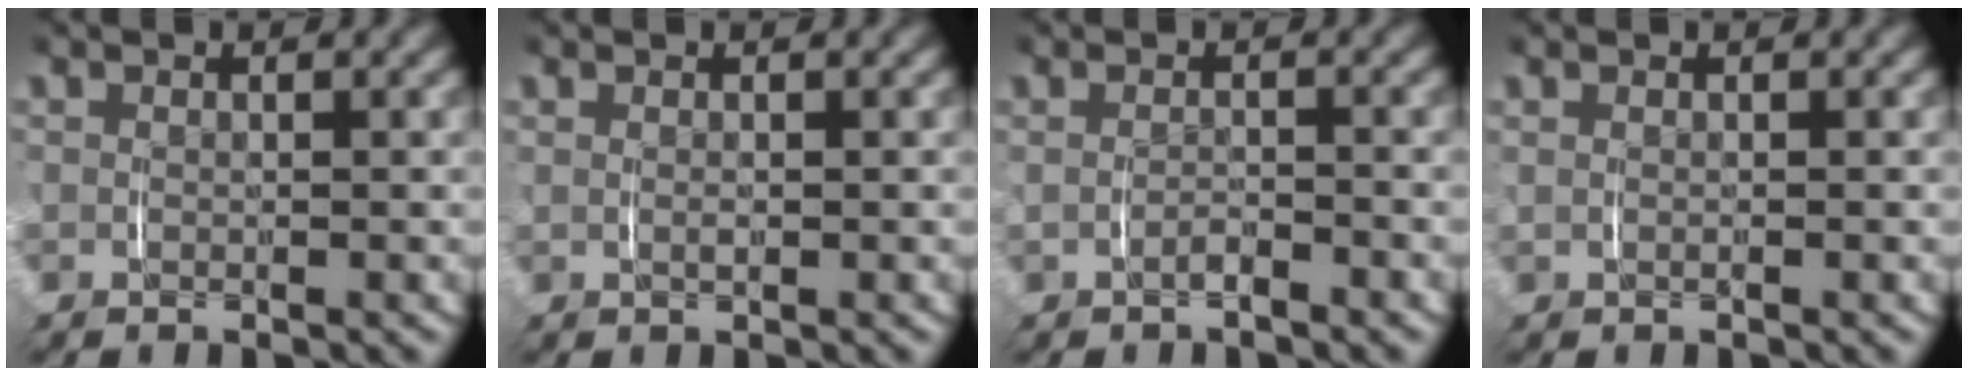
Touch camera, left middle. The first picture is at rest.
{"total": 0.8, "force": [0.2, 0.3, 0.7], "torque": [-0.013, -0.001, 0.006]}
{"total": 1.4, "force": [-0.7, 0.8, 0.8], "torque": [-0.019, 0.005, -0.016]}
{"total": 0.7, "force": [0.2, 0.3, 0.6], "torque": [-0.013, 0.002, 0.006]}